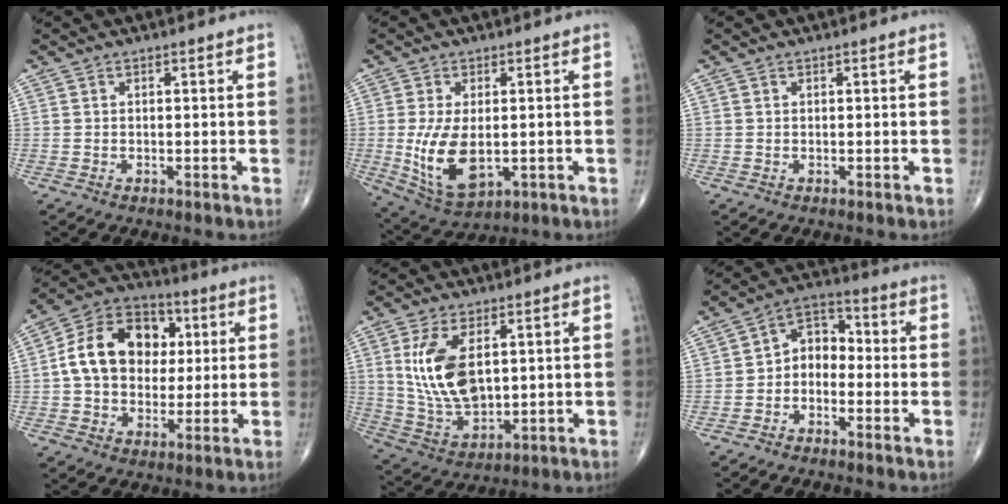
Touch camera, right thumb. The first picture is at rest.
{"total": 11.0, "force": [-1.1, 5.9, 9.2], "torque": [-0.174, -0.017, -0.004]}
{"total": 0.0}
{"total": 16.7, "force": [2.2, 12.4, 10.9], "torque": [-0.150, 0.019, 0.029]}
{"total": 13.1, "force": [3.0, 7.2, 10.5], "torque": [-0.197, -0.017, 0.072]}
{"total": 6.8, "force": [-1.6, 5.0, 4.3], "torque": [-0.043, 0.037, -0.048]}